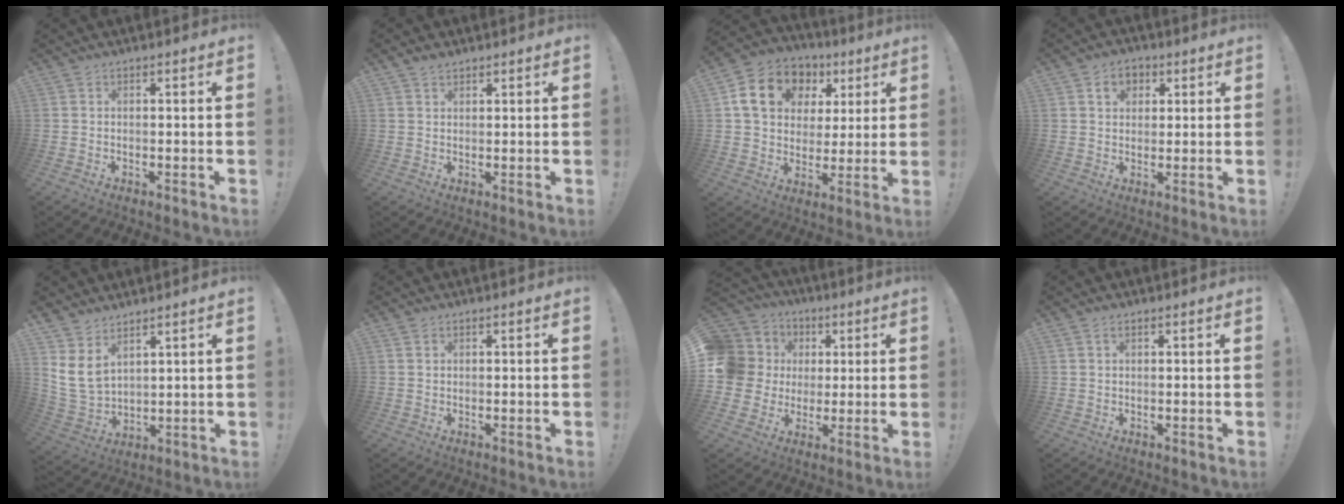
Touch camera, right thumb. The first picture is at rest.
{"total": 2.2, "force": [1.7, 1.2, 0.8], "torque": [-0.014, -0.006, 0.033]}
{"total": 15.8, "force": [6.4, 12.1, 7.9], "torque": [-0.122, -0.014, 0.129]}
{"total": 6.0, "force": [2.3, 4.6, 3.0], "torque": [-0.044, 0.000, 0.043]}
{"total": 9.2, "force": [5.2, 6.1, 4.6], "torque": [-0.095, -0.040, 0.105]}
{"total": 1.1, "force": [0.9, 0.7, 0.3], "torque": [0.003, -0.002, 0.015]}
{"total": 13.7, "force": [2.0, 12.5, 5.3], "torque": [-0.114, 0.000, 0.056]}
{"total": 1.3, "force": [0.8, 0.7, 0.7], "torque": [-0.013, 0.000, 0.014]}